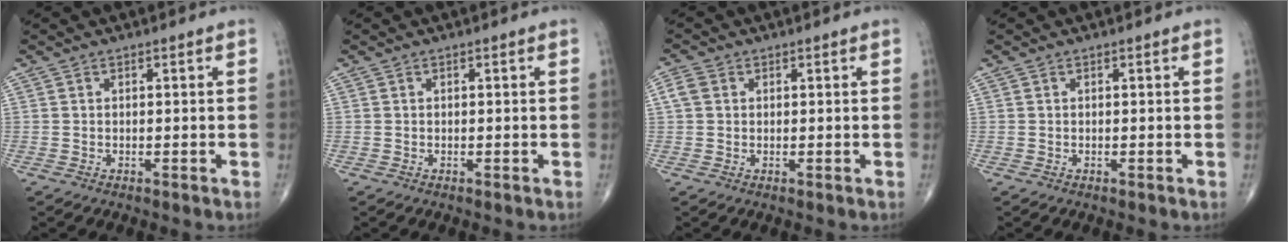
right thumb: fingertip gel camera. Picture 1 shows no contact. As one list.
[{"total": 0.0}, {"total": 2.5, "force": [0.6, 2.0, 1.4], "torque": [-0.033, 0.008, 0.012]}, {"total": 0.0}]